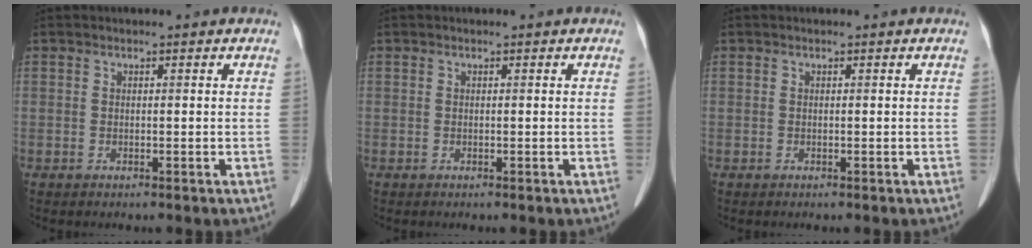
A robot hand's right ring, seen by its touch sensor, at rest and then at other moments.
{"total": 0.0}
{"total": 0.0}